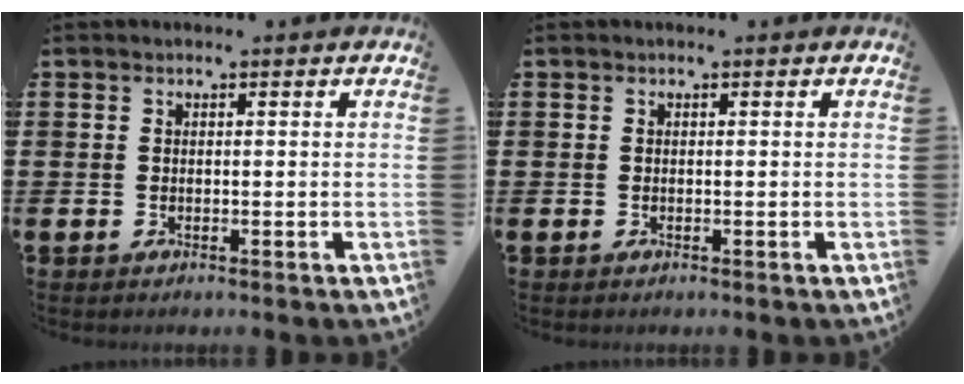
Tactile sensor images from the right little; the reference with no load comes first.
{"total": 0.0}